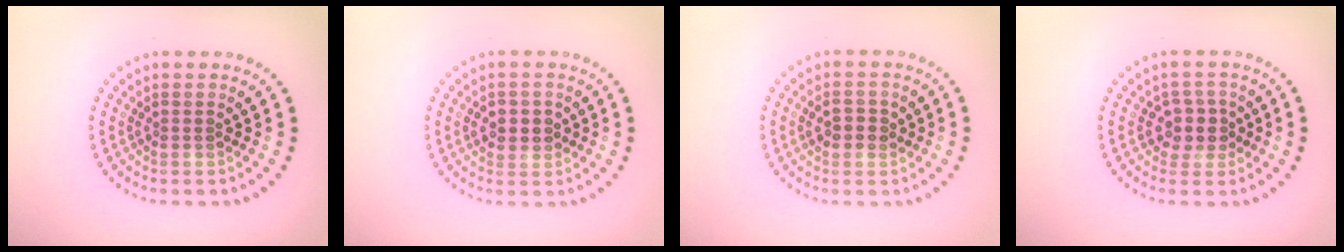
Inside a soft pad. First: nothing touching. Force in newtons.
{"total": 2.4, "press": 2.3, "slide": 0.6}
{"total": 2.2, "press": 2.2, "slide": 0.1}
{"total": 2.6, "press": 2.3, "slide": 1.3}